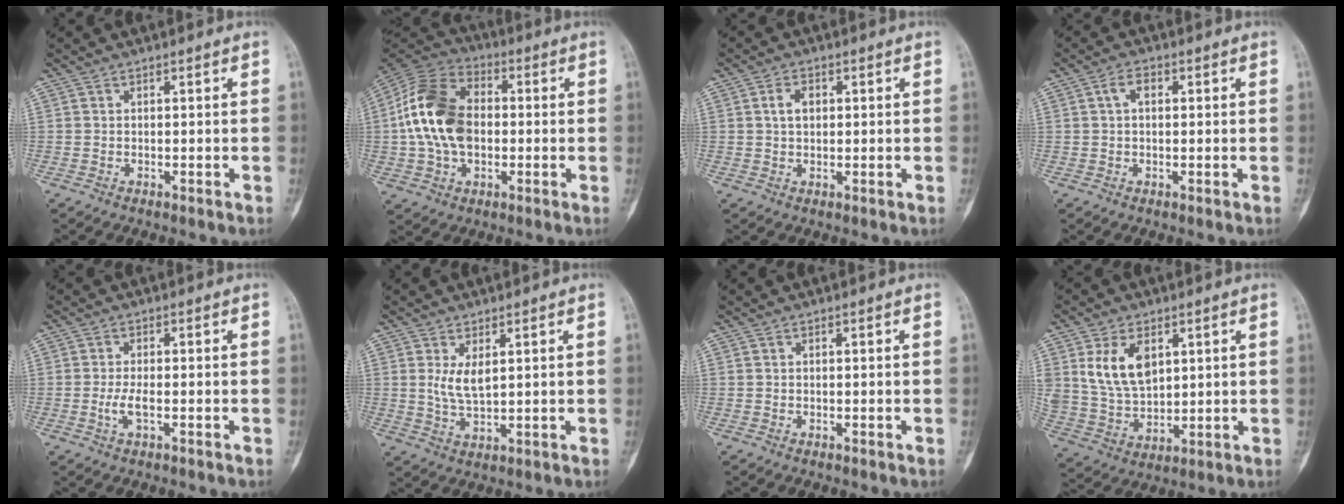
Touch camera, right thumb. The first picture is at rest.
{"total": 17.0, "force": [-0.1, 11.6, 12.4], "torque": [-0.222, 0.023, -0.010]}
{"total": 3.3, "force": [0.7, 2.2, 2.3], "torque": [-0.035, 0.005, 0.012]}
{"total": 3.0, "force": [0.7, 1.8, 2.3], "torque": [-0.043, 0.011, 0.011]}
{"total": 2.8, "force": [-0.7, 0.9, 2.6], "torque": [-0.061, -0.002, -0.014]}
{"total": 4.5, "force": [1.4, 1.9, 3.8], "torque": [-0.074, -0.015, 0.037]}
{"total": 0.0}
{"total": 11.2, "force": [4.0, 6.9, 7.8], "torque": [-0.133, -0.015, 0.091]}